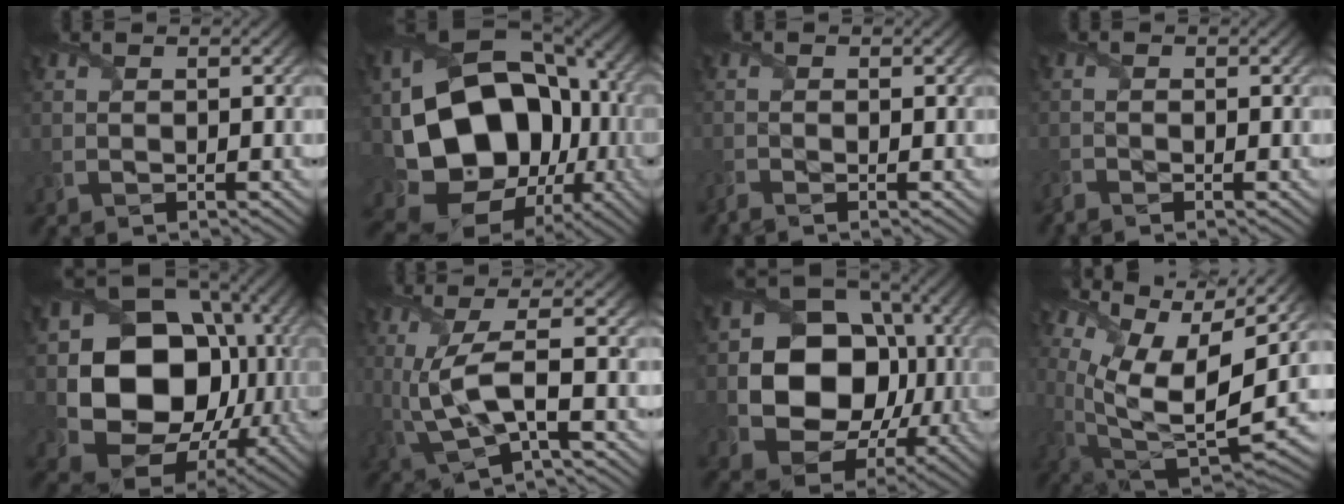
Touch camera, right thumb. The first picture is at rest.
{"total": 20.6, "force": [-1.6, 15.7, 13.2], "torque": [-0.262, -0.049, 0.006]}
{"total": 1.3, "force": [-1.2, 0.1, 0.6], "torque": [-0.016, -0.009, -0.032]}
{"total": 1.4, "force": [-1.3, 0.1, 0.3], "torque": [-0.011, -0.009, -0.035]}
{"total": 19.4, "force": [-0.1, 15.9, 11.1], "torque": [-0.204, -0.062, 0.032]}
{"total": 7.4, "force": [-0.1, 1.7, 7.2], "torque": [-0.157, 0.009, -0.004]}
{"total": 15.6, "force": [0.0, 12.9, 8.9], "torque": [-0.157, -0.029, 0.006]}
{"total": 13.9, "force": [6.3, 5.1, 11.3], "torque": [-0.243, 0.005, 0.122]}